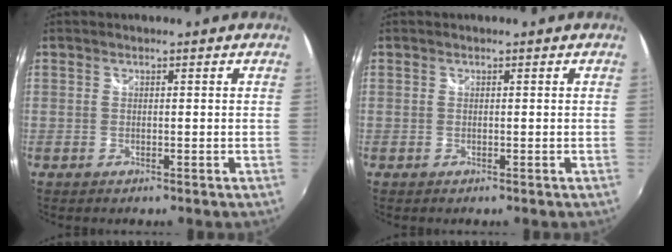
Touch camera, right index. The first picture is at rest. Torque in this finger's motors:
{"motor_torque": [0.30, 0.25, 0.03, 0.00]}